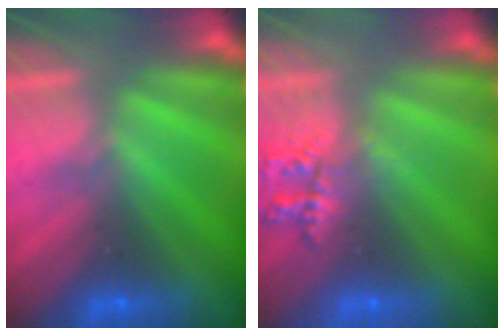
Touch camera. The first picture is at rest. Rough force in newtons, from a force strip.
{"total": 2.2}